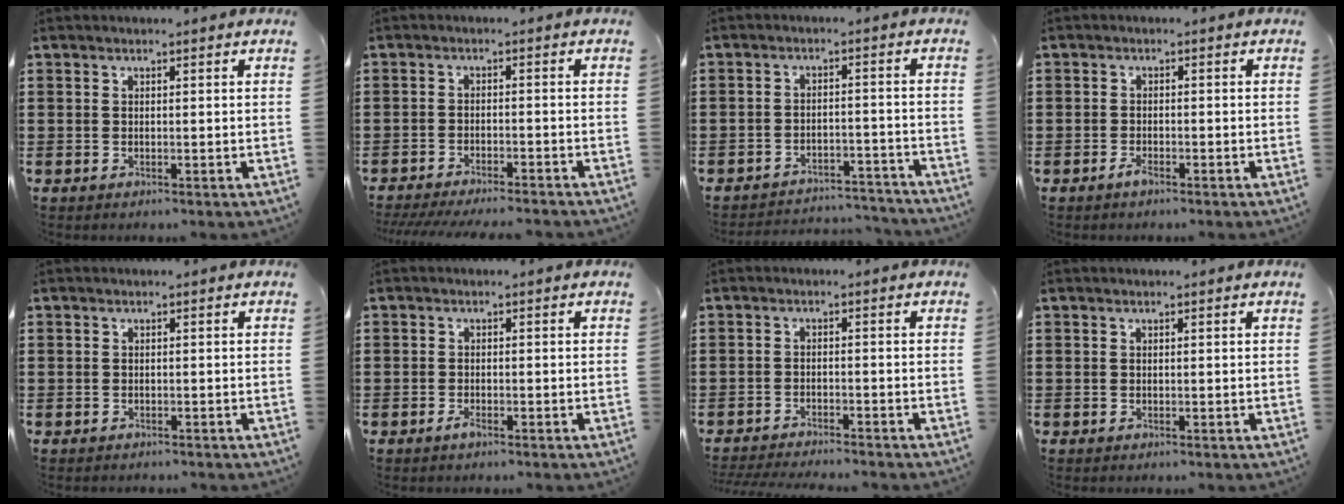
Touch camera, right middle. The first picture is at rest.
{"total": 3.2, "force": [-3.1, -0.1, 0.7], "torque": [-0.019, -0.005, -0.066]}
{"total": 3.9, "force": [-3.9, 0.5, 0.1], "torque": [-0.006, 0.004, -0.083]}
{"total": 1.5, "force": [-1.2, 0.7, 0.7], "torque": [-0.021, -0.003, -0.026]}
{"total": 0.6, "force": [-0.5, 0.2, -0.2], "torque": [0.003, 0.005, -0.013]}
{"total": 1.3, "force": [-0.9, 0.6, 0.7], "torque": [-0.015, -0.002, -0.018]}
{"total": 2.6, "force": [-2.6, -0.1, 0.3], "torque": [-0.007, -0.001, -0.055]}
{"total": 0.0}